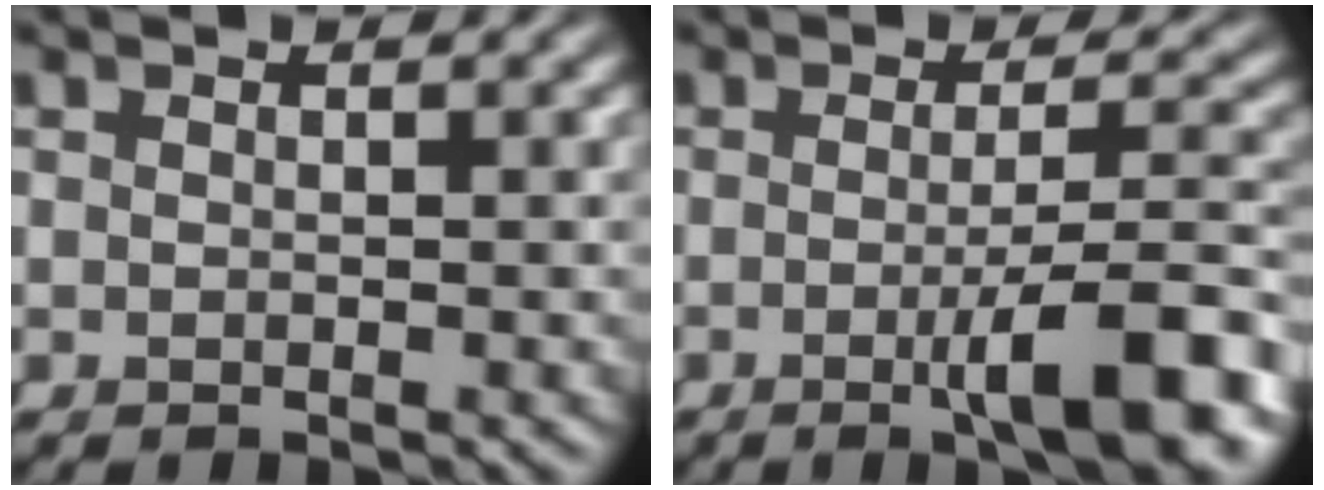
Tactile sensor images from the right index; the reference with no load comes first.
{"total": 8.0, "force": [-2.5, 1.6, 7.4], "torque": [-0.102, 0.005, -0.041]}